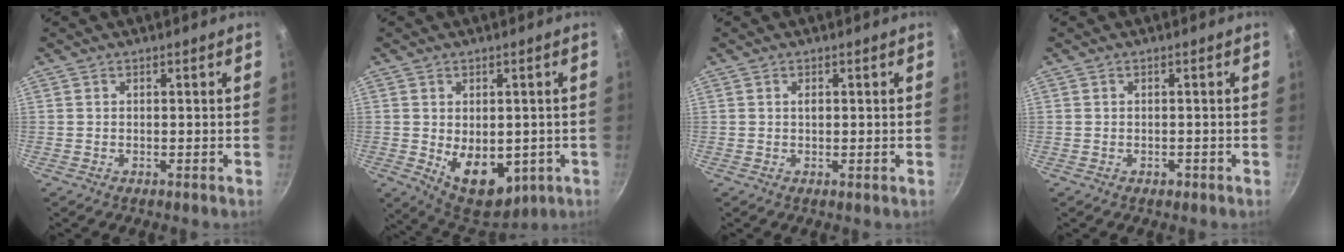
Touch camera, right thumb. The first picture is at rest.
{"total": 12.1, "force": [-2.1, 7.9, 9.0], "torque": [-0.097, -0.016, -0.007]}
{"total": 1.1, "force": [0.2, 0.6, 0.9], "torque": [-0.012, 0.001, 0.002]}
{"total": 0.9, "force": [-0.4, 0.7, 0.4], "torque": [-0.004, 0.003, -0.004]}